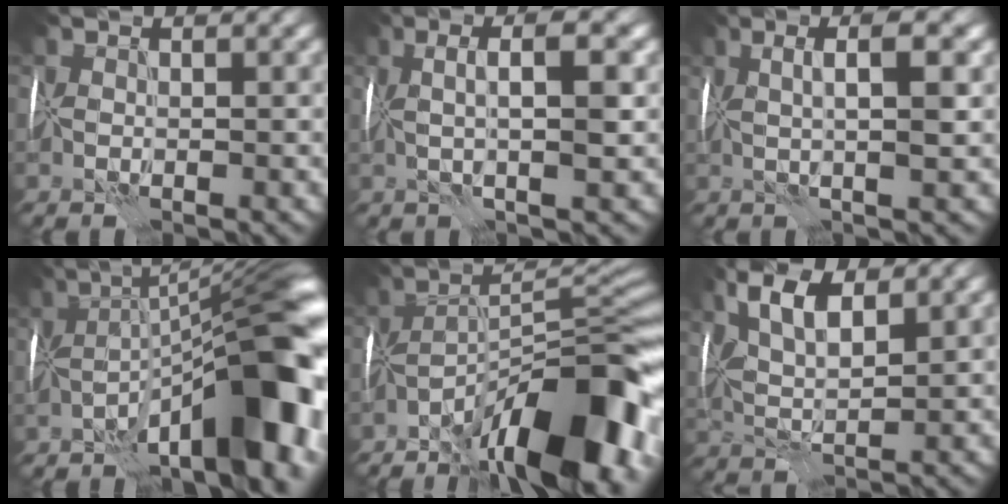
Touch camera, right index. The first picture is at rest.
{"total": 4.4, "force": [0.7, 0.5, 4.4], "torque": [-0.070, 0.005, 0.007]}
{"total": 4.4, "force": [0.9, 0.6, 4.3], "torque": [-0.063, 0.006, 0.009]}
{"total": 14.6, "force": [-5.0, 4.2, 13.1], "torque": [-0.164, 0.008, -0.085]}
{"total": 14.5, "force": [-8.8, 4.1, 10.8], "torque": [-0.156, 0.005, -0.153]}
{"total": 6.0, "force": [2.7, 2.4, 4.8], "torque": [-0.096, 0.006, 0.047]}